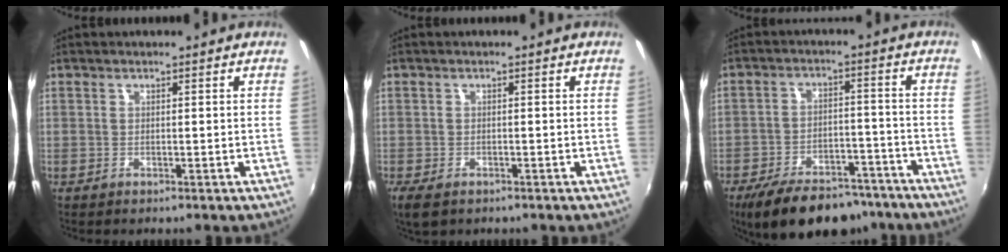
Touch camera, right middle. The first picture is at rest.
{"total": 4.1, "force": [-2.6, 2.0, 2.4], "torque": [-0.054, -0.017, -0.044]}
{"total": 18.1, "force": [-14.4, 7.3, 8.2], "torque": [-0.161, 0.003, -0.199]}